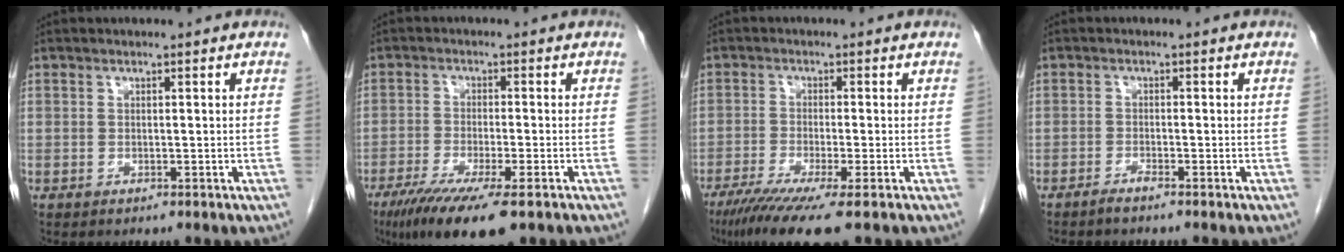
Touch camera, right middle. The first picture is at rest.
{"total": 11.2, "force": [-7.3, 1.4, 8.5], "torque": [-0.141, -0.027, -0.115]}
{"total": 9.2, "force": [-6.2, 0.0, 6.8], "torque": [-0.110, -0.025, -0.101]}
{"total": 1.5, "force": [-1.3, -0.2, 0.7], "torque": [-0.018, -0.001, -0.028]}